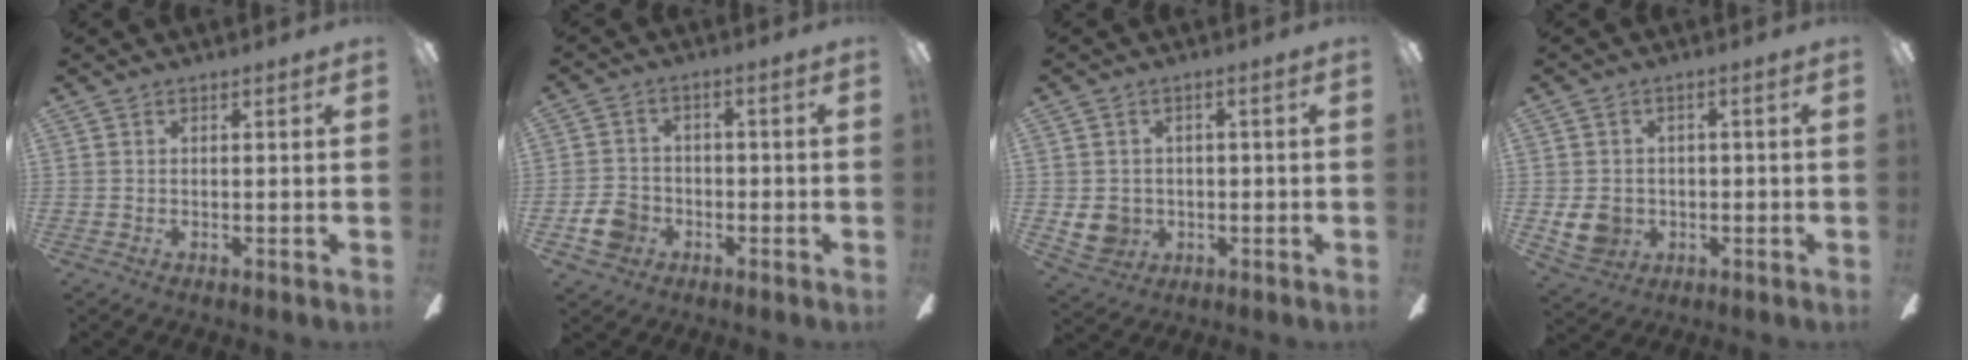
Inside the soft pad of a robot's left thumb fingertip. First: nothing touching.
{"total": 6.9, "force": [-2.8, 5.6, 2.8], "torque": [-0.073, 0.020, -0.051]}
{"total": 5.7, "force": [-0.3, 5.4, 1.8], "torque": [-0.055, 0.004, -0.003]}
{"total": 6.5, "force": [-0.7, 5.9, 2.7], "torque": [-0.072, 0.010, -0.011]}